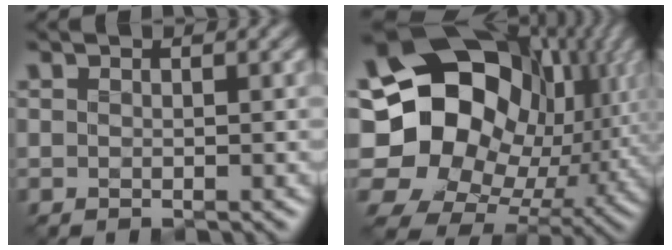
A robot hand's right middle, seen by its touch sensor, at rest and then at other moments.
{"total": 19.2, "force": [1.8, 15.7, 11.0], "torque": [-0.209, -0.001, 0.041]}